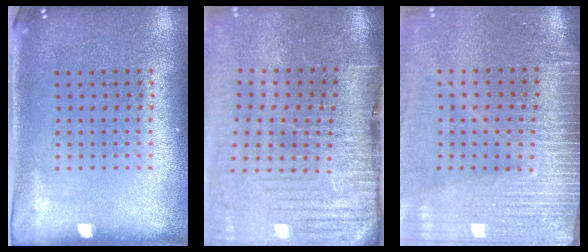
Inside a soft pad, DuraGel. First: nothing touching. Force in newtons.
{"total": 4.7, "press": 3.8, "slide": 2.8}
{"total": 4.0, "press": 3.4, "slide": 2.1}